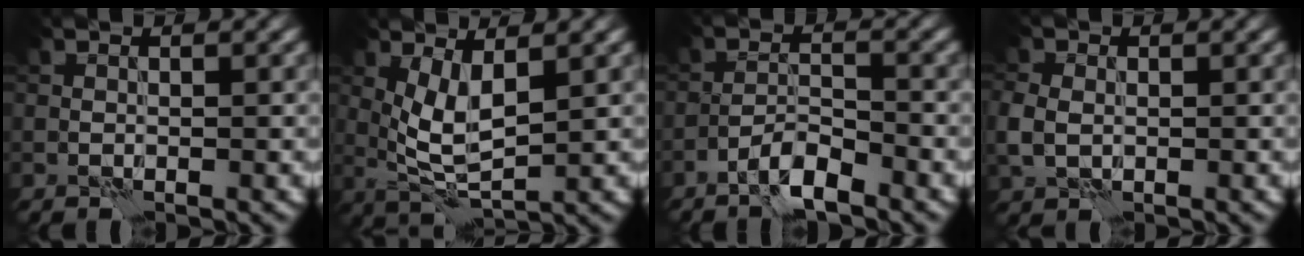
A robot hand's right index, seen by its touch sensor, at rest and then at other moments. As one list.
[{"total": 4.4, "force": [1.6, 1.5, 3.8], "torque": [-0.082, -0.011, 0.037]}, {"total": 2.6, "force": [-2.0, 0.3, 1.7], "torque": [-0.031, 0.009, -0.043]}, {"total": 3.2, "force": [-0.3, 2.5, 2.0], "torque": [-0.054, -0.001, -0.003]}]